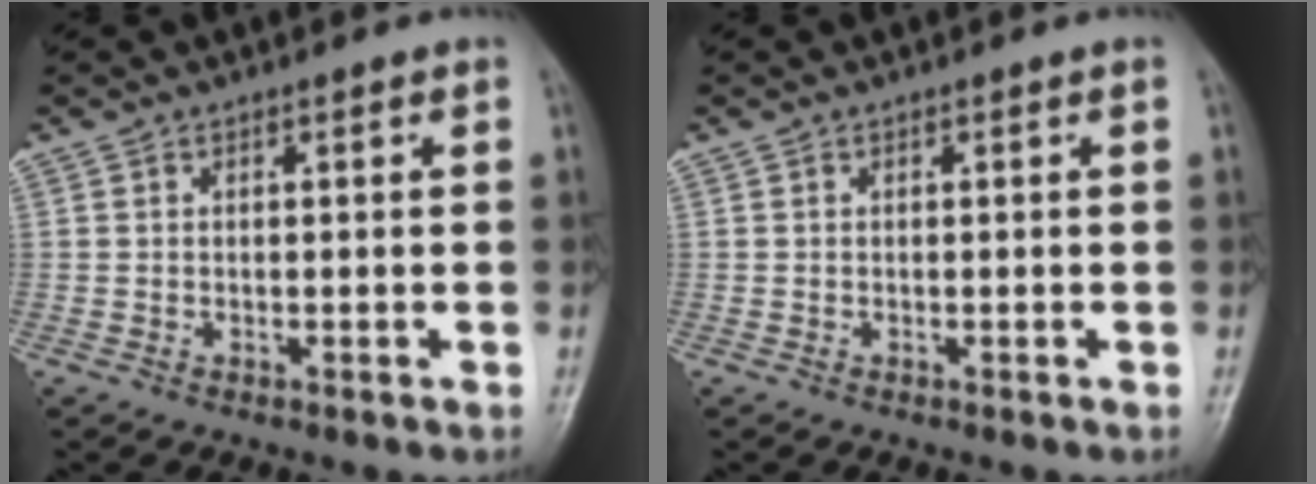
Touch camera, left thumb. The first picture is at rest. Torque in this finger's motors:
{"motor_torque": [-0.04, 0.04, -0.02, -0.02, 0.00]}